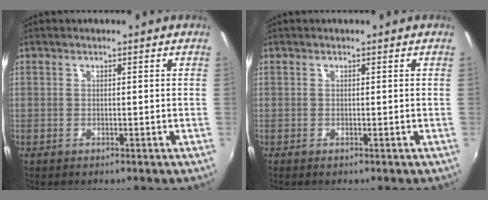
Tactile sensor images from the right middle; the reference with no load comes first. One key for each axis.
{"total": 0.0}